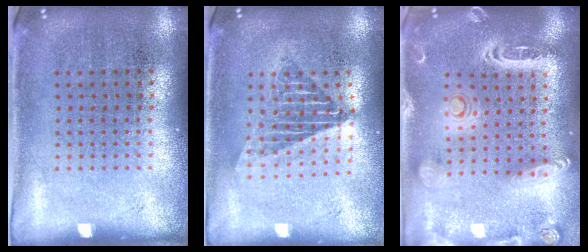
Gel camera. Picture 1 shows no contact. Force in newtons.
{"total": 1.5, "press": 1.3, "slide": 0.8}
{"total": 2.6, "press": 2.3, "slide": 1.2}